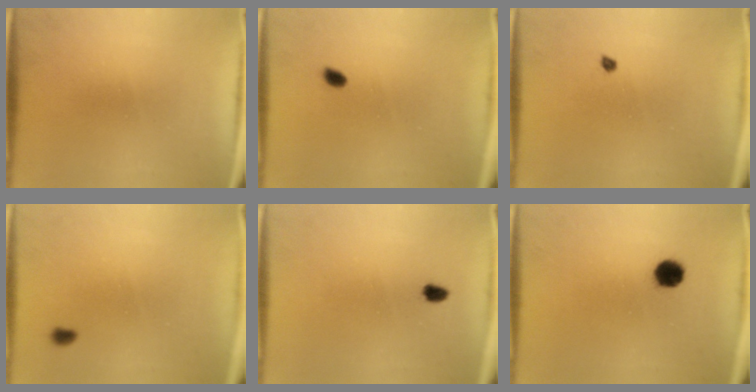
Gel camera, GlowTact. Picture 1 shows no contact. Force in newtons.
{"total": 1.3}
{"total": 0.6}
{"total": 0.9}
{"total": 1.4}
{"total": 4.0}